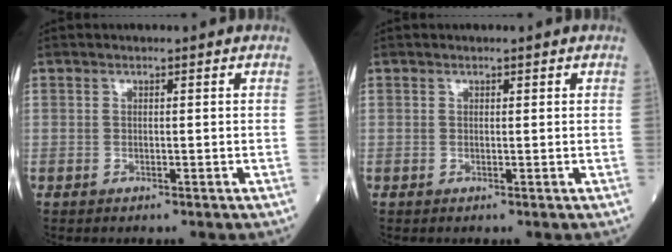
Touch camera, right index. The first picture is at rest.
{"total": 0.0}